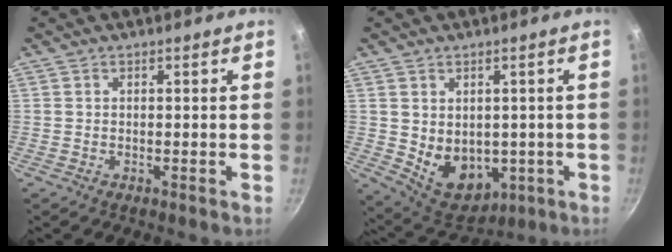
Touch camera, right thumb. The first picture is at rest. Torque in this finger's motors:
{"motor_torque": [-0.45, 0.93, -0.14, 0.36, 0.03]}